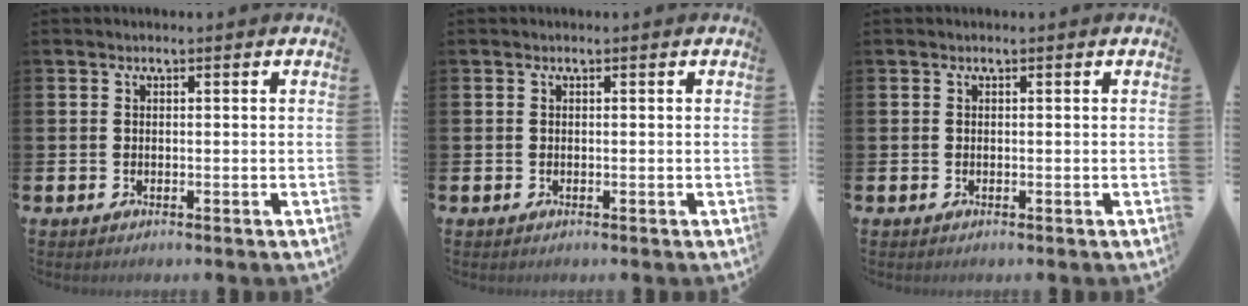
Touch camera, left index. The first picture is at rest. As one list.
[{"total": 0.0}, {"total": 0.0}]